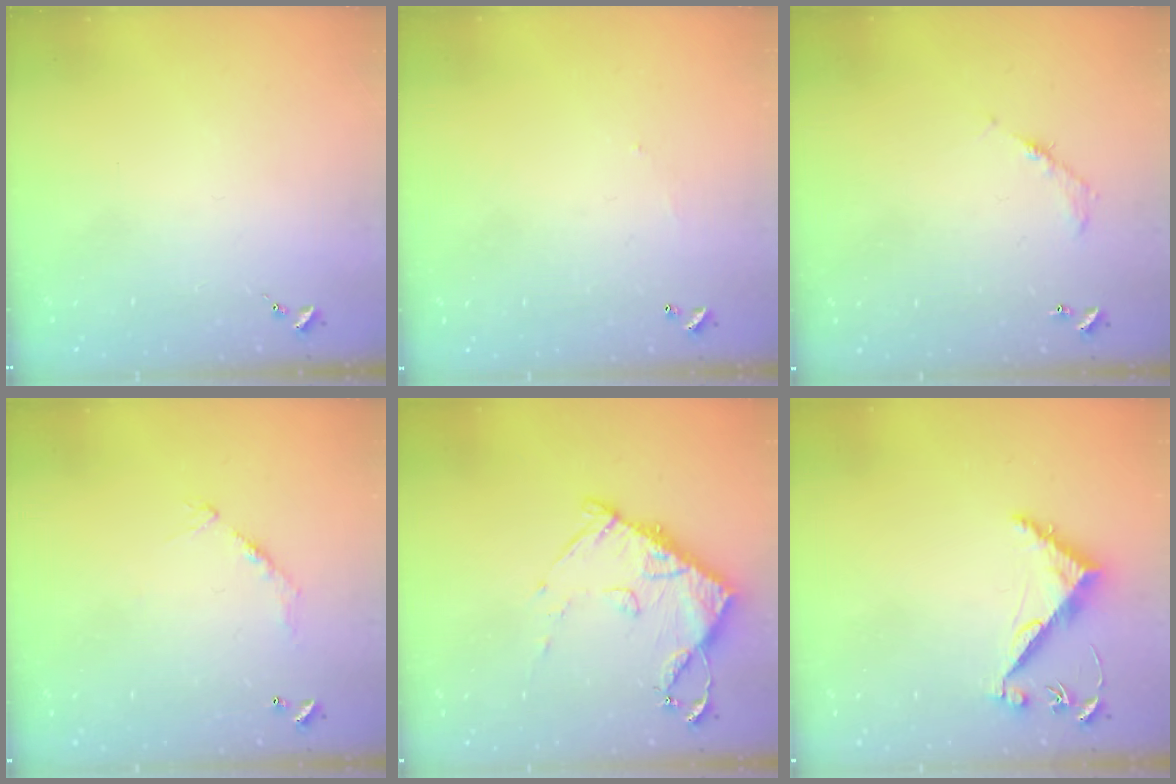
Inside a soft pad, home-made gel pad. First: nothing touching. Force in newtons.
{"total": 3.8, "press": 3.8, "slide": 0.1}
{"total": 5.8, "press": 5.8, "slide": 0.2}
{"total": 9.1, "press": 9.1, "slide": 0.8}
{"total": 10.7, "press": 10.7, "slide": 1.3}
{"total": 6.7, "press": 6.6, "slide": 0.7}